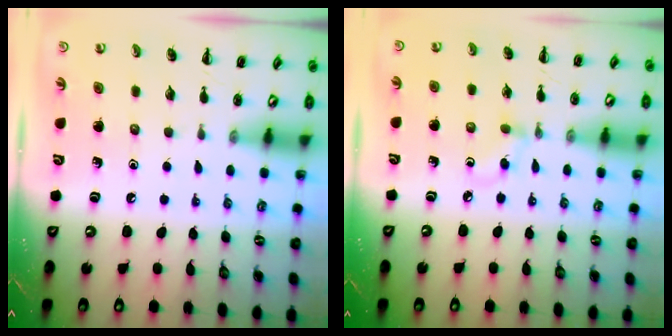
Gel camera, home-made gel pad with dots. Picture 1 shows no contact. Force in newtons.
{"total": 5.1, "press": 4.8, "slide": 1.8}